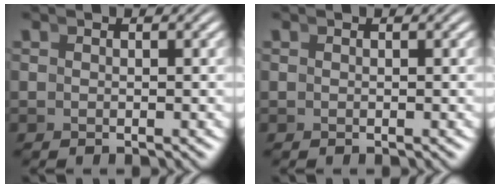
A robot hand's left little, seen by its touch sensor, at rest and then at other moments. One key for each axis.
{"total": 0.0}